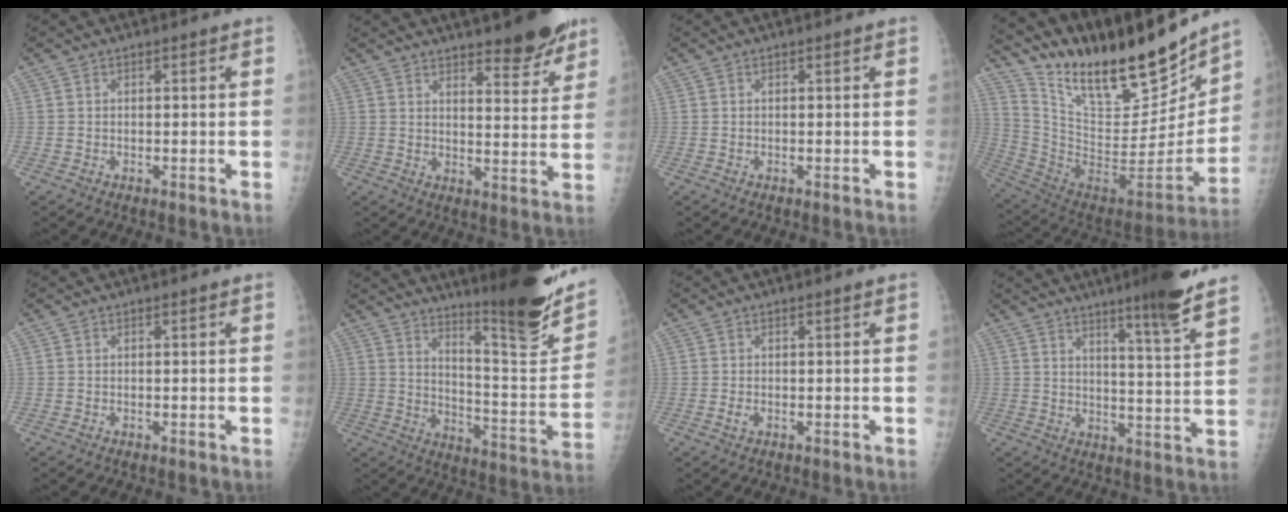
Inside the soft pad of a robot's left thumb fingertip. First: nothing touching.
{"total": 10.6, "force": [8.1, 2.7, 6.2], "torque": [-0.057, -0.055, 0.113]}
{"total": 0.0}
{"total": 29.2, "force": [22.1, 9.3, 16.6], "torque": [-0.242, -0.097, 0.368]}
{"total": 0.0}
{"total": 23.2, "force": [16.8, 3.2, 15.7], "torque": [-0.209, -0.116, 0.250]}
{"total": 1.3, "force": [0.3, 0.6, 1.1], "torque": [-0.022, 0.004, 0.009]}
{"total": 11.6, "force": [8.5, 0.1, 7.9], "torque": [-0.107, -0.056, 0.121]}